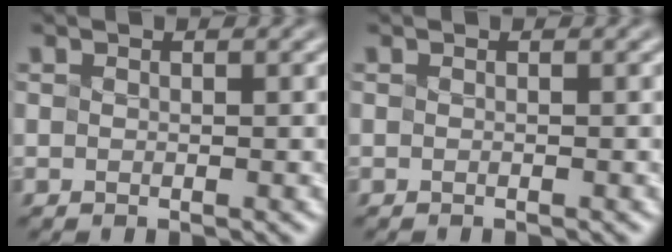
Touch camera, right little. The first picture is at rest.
{"total": 0.6, "force": [-0.6, 0.1, 0.2], "torque": [0.003, -0.001, -0.009]}